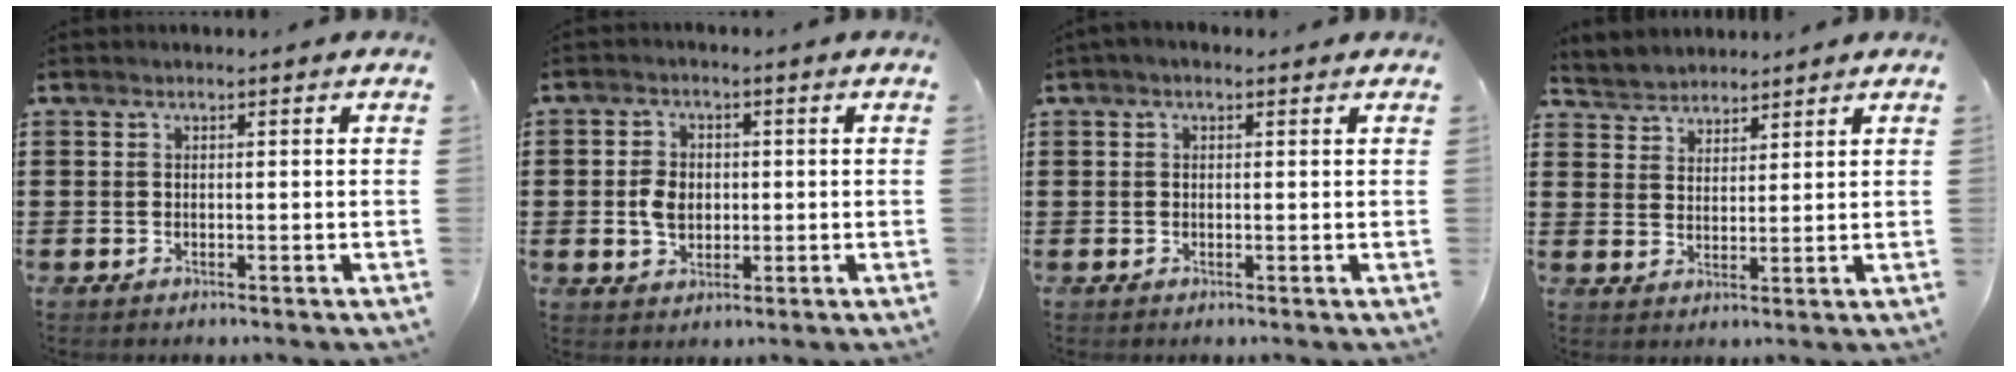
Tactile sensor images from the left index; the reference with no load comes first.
{"total": 4.4, "force": [-0.2, 3.2, 3.0], "torque": [-0.070, 0.007, -0.008]}
{"total": 1.0, "force": [0.1, 0.6, 0.7], "torque": [-0.014, 0.007, 0.001]}
{"total": 3.3, "force": [3.1, 1.0, -0.7], "torque": [-0.003, -0.005, 0.058]}